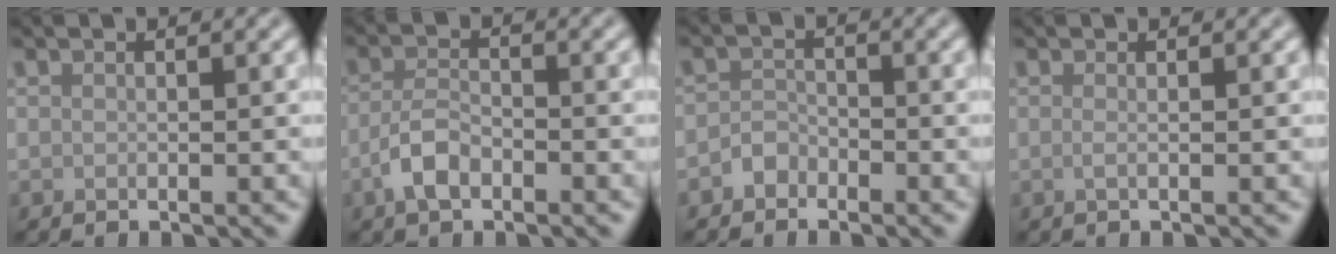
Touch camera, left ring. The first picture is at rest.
{"total": 2.9, "force": [-1.6, 1.3, 2.0], "torque": [-0.043, 0.004, -0.039]}
{"total": 1.4, "force": [-1.1, 0.9, 0.1], "torque": [0.002, 0.009, -0.022]}
{"total": 1.0, "force": [-0.1, 0.3, 0.9], "torque": [-0.012, -0.003, -0.006]}